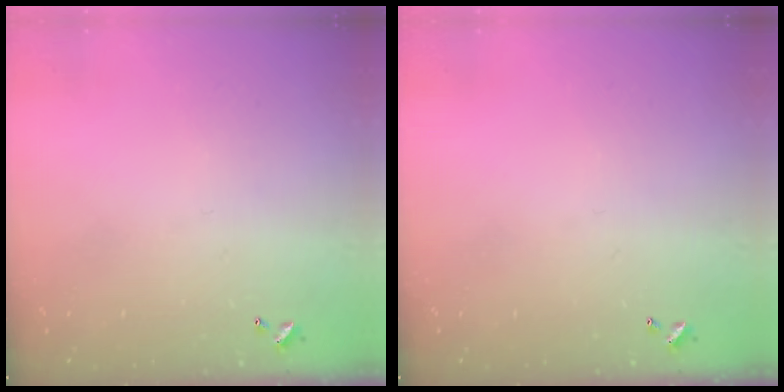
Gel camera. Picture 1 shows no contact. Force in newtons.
{"total": 0.0}